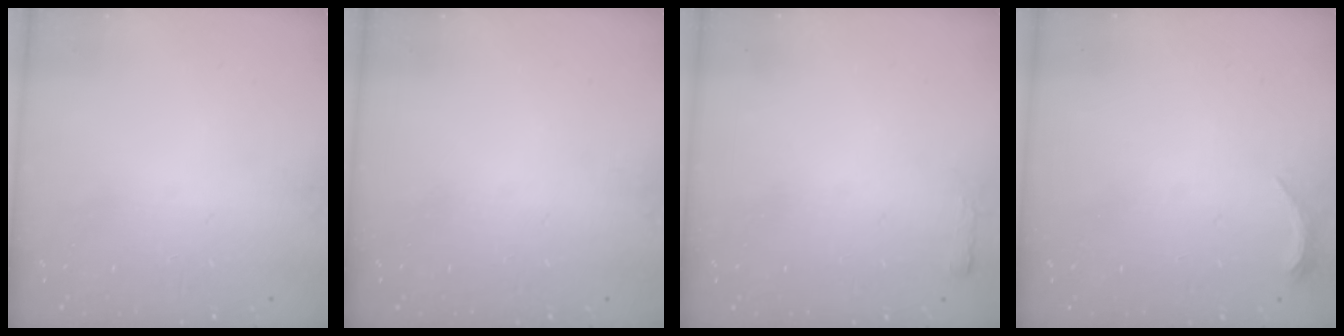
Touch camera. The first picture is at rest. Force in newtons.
{"total": 0.0}
{"total": 2.4, "press": 2.4, "slide": 0.4}
{"total": 4.8, "press": 4.7, "slide": 0.9}